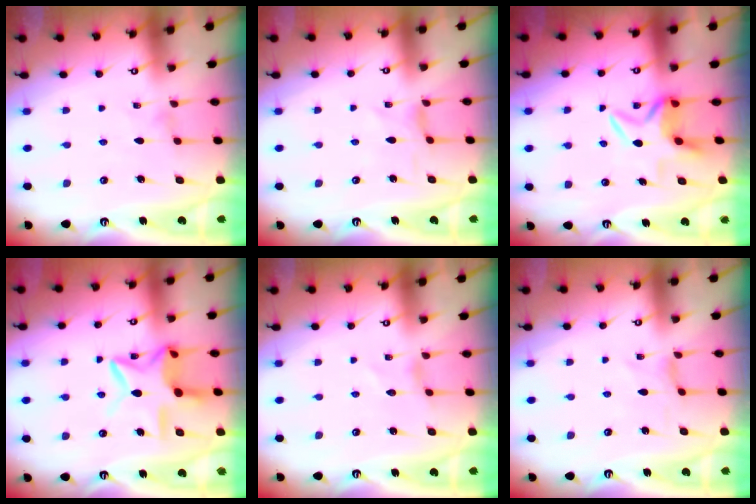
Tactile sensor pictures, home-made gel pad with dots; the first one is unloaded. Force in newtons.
{"total": 0.7, "press": 0.7, "slide": 0.2}
{"total": 6.6, "press": 6.4, "slide": 1.3}
{"total": 12.5, "press": 12.5, "slide": 1.0}
{"total": 0.0}
{"total": 0.0}